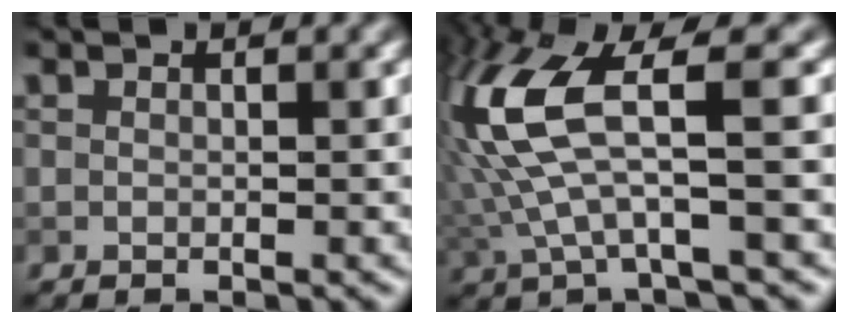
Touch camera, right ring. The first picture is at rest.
{"total": 8.8, "force": [1.1, 2.8, 8.3], "torque": [-0.194, 0.015, 0.020]}